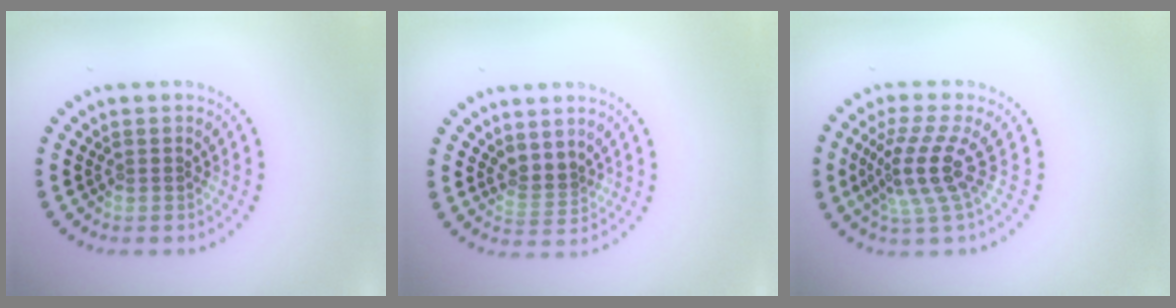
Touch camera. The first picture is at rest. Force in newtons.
{"total": 1.8, "press": 1.2, "slide": 1.3}
{"total": 4.0, "press": 2.8, "slide": 2.8}